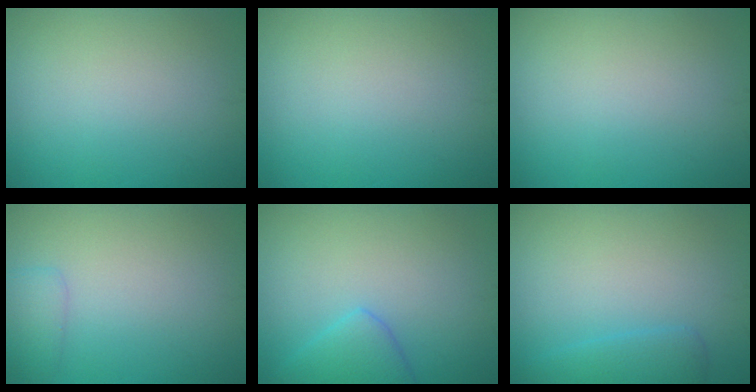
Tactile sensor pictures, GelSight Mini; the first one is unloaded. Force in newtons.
{"total": 0.0}
{"total": 0.0}
{"total": 1.6, "press": 1.6, "slide": 0.1}
{"total": 2.8, "press": 2.8, "slide": 0.2}
{"total": 2.2, "press": 2.2, "slide": 0.0}